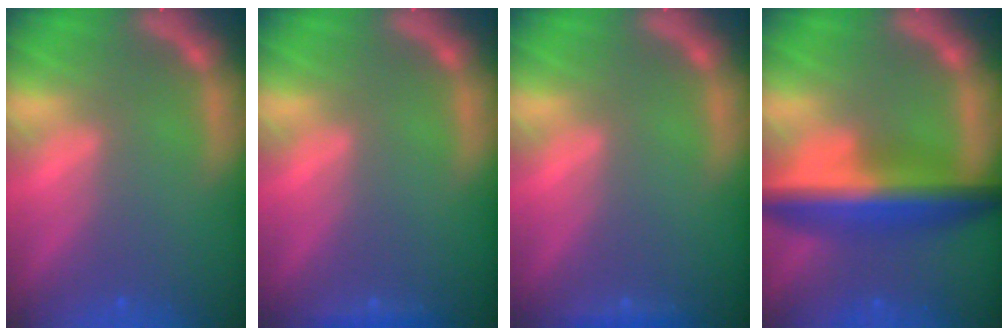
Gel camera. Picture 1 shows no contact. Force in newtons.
{"total": 0.9}
{"total": 0.9}
{"total": 8.5}